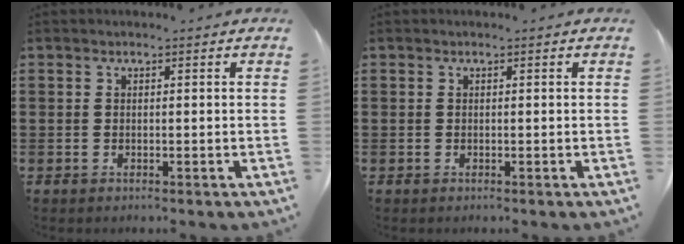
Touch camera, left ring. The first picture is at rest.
{"total": 0.0}